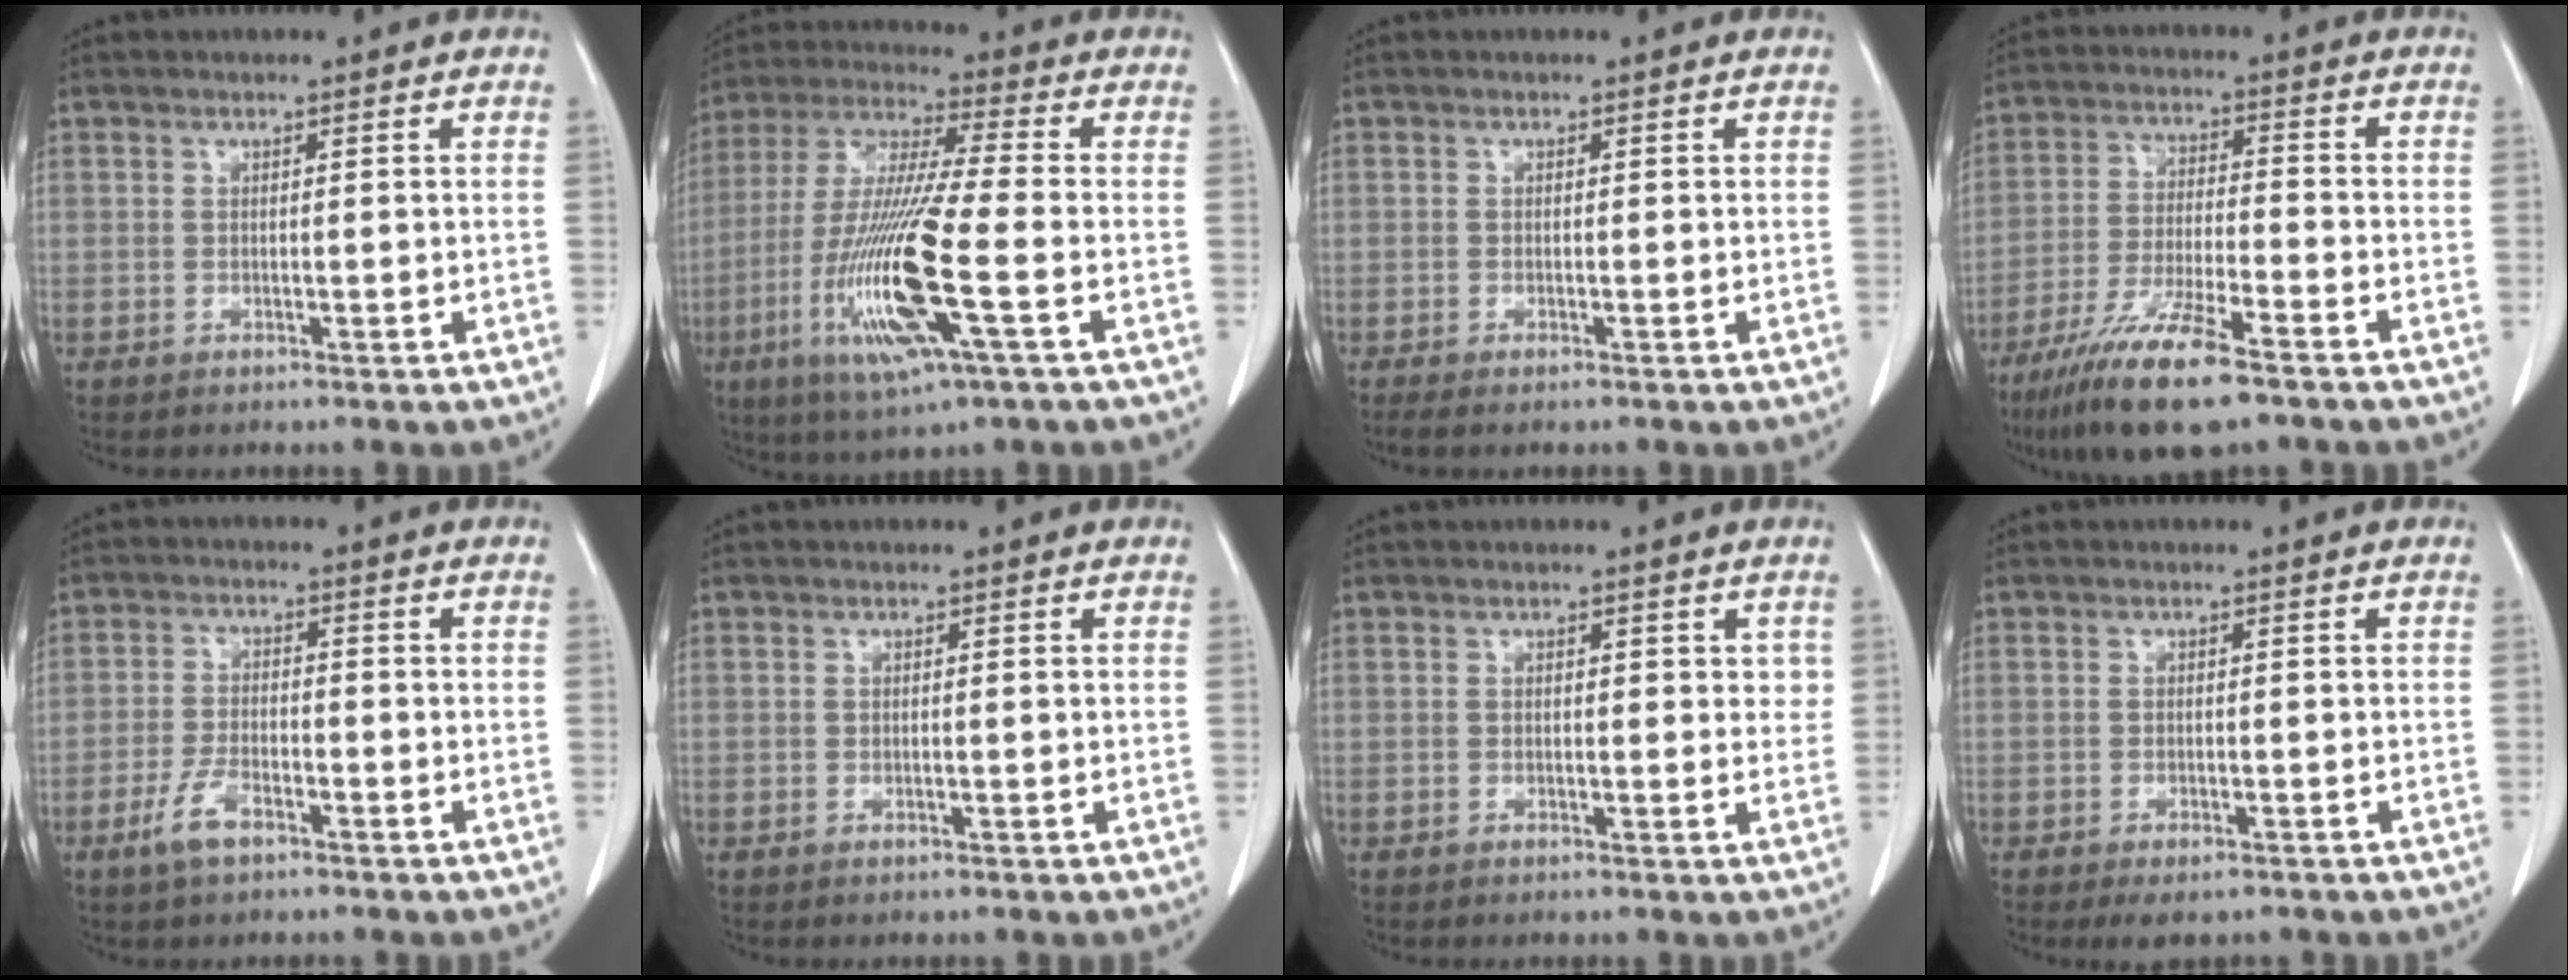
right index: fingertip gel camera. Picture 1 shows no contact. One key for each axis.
{"total": 17.0, "fx": -4.8, "fy": 0.7, "fz": 16.3, "tx": -0.341, "ty": -0.019, "tz": -0.090}
{"total": 0.9, "fx": -0.6, "fy": 0.0, "fz": 0.7, "tx": -0.017, "ty": -0.003, "tz": -0.013}
{"total": 12.7, "fx": -8.7, "fy": 1.5, "fz": 9.2, "tx": -0.178, "ty": -0.031, "tz": -0.156}
{"total": 4.8, "fx": -3.0, "fy": 1.9, "fz": 3.3, "tx": -0.072, "ty": 0.000, "tz": -0.055}
{"total": 0.0}
{"total": 1.8, "fx": 0.6, "fy": 1.2, "fz": 1.2, "tx": -0.004, "ty": 0.001, "tz": 0.004}
{"total": 3.1, "fx": -2.3, "fy": 1.2, "fz": 1.8, "tx": -0.024, "ty": -0.005, "tz": -0.027}